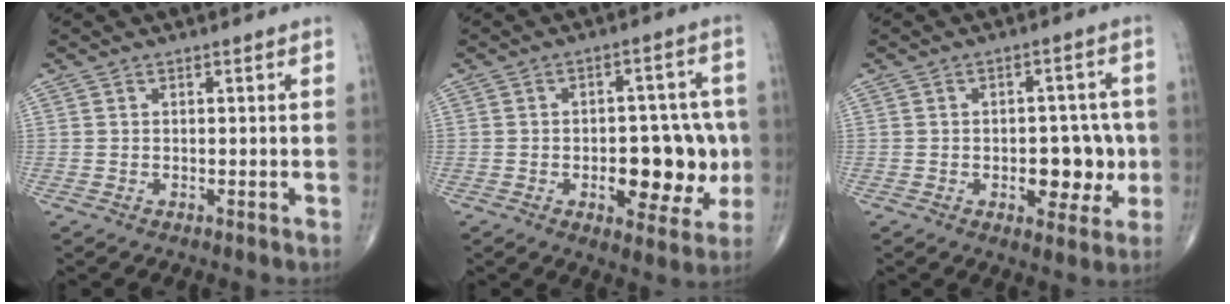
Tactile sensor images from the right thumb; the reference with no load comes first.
{"total": 13.8, "force": [-2.2, 7.2, 11.5], "torque": [-0.111, 0.017, -0.020]}
{"total": 9.6, "force": [-1.6, 5.4, 7.7], "torque": [-0.062, 0.017, -0.015]}